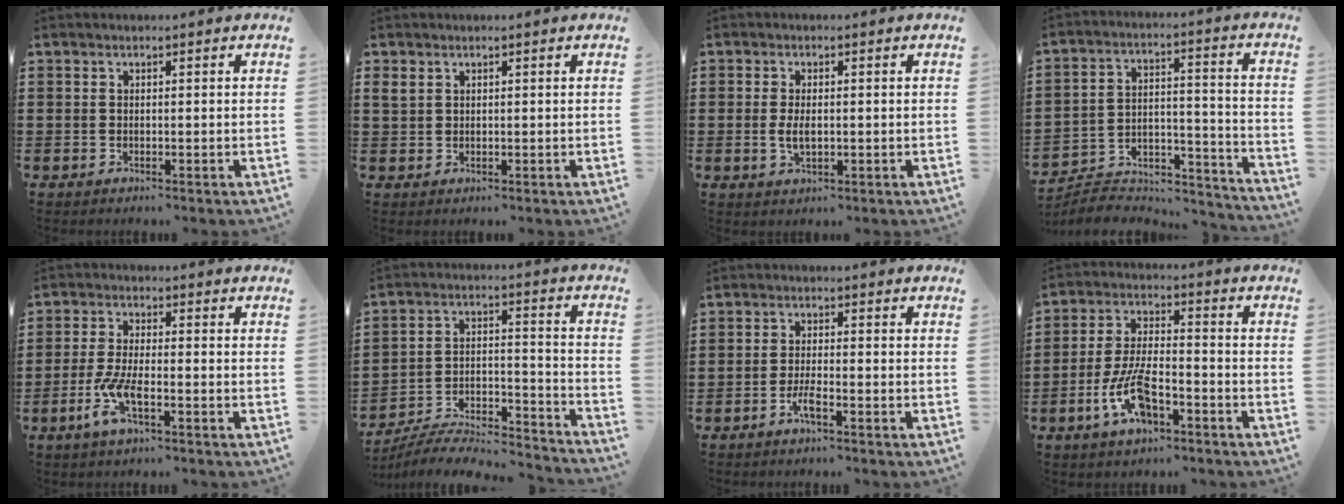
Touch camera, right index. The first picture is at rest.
{"total": 1.7, "force": [1.2, 1.1, 0.5], "torque": [-0.013, 0.004, 0.024]}
{"total": 2.8, "force": [0.0, 1.4, 2.5], "torque": [-0.056, 0.002, -0.004]}
{"total": 5.4, "force": [-5.0, 1.8, 0.8], "torque": [-0.011, 0.010, -0.100]}
{"total": 5.5, "force": [-2.3, 1.3, 4.9], "torque": [-0.122, -0.015, -0.050]}
{"total": 7.1, "force": [-6.7, 1.1, 2.0], "torque": [-0.036, 0.003, -0.134]}
{"total": 2.9, "force": [-1.6, 0.3, 2.4], "torque": [-0.056, -0.005, -0.033]}
{"total": 9.0, "force": [-4.1, 3.5, 7.2], "torque": [-0.169, -0.008, -0.078]}